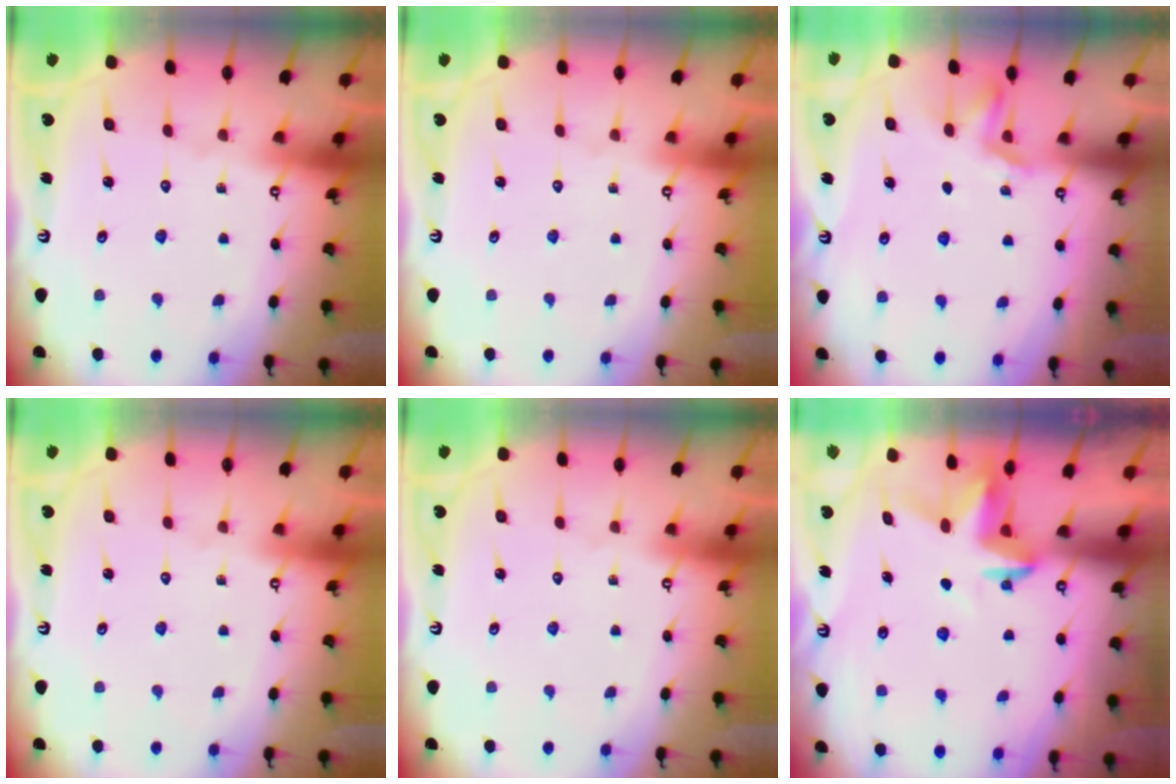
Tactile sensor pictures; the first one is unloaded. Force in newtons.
{"total": 0.0}
{"total": 2.3, "press": 2.0, "slide": 1.0}
{"total": 0.0}
{"total": 0.0}
{"total": 3.7, "press": 3.7, "slide": 0.3}